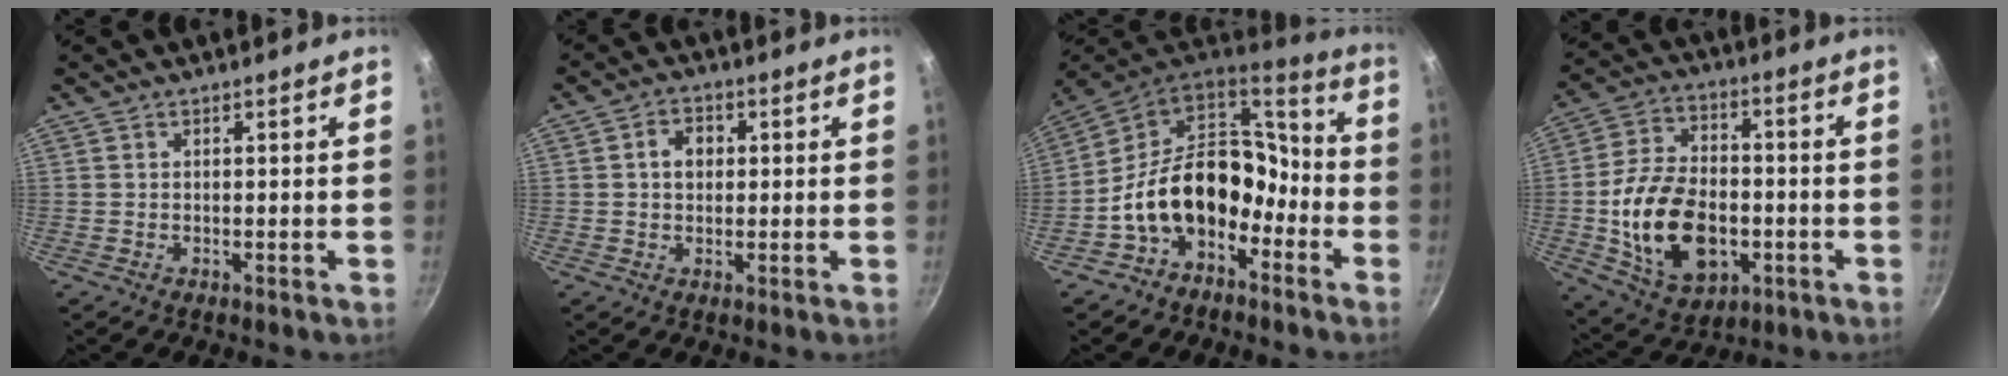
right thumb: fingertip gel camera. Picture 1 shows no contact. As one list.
[{"total": 4.6, "force": [0.7, 3.6, 2.8], "torque": [-0.023, 0.008, 0.007]}, {"total": 17.7, "force": [-5.9, 12.5, 11.0], "torque": [-0.143, 0.079, -0.112]}, {"total": 19.1, "force": [-3.7, 12.5, 14.0], "torque": [-0.236, 0.023, -0.053]}]